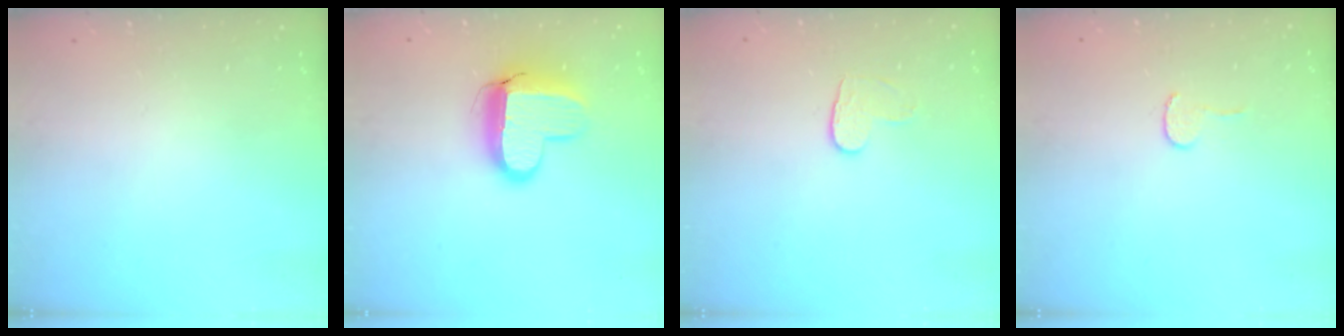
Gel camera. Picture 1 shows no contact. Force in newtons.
{"total": 12.4, "press": 12.4, "slide": 1.0}
{"total": 5.8, "press": 5.7, "slide": 0.5}
{"total": 3.7, "press": 3.7, "slide": 0.4}